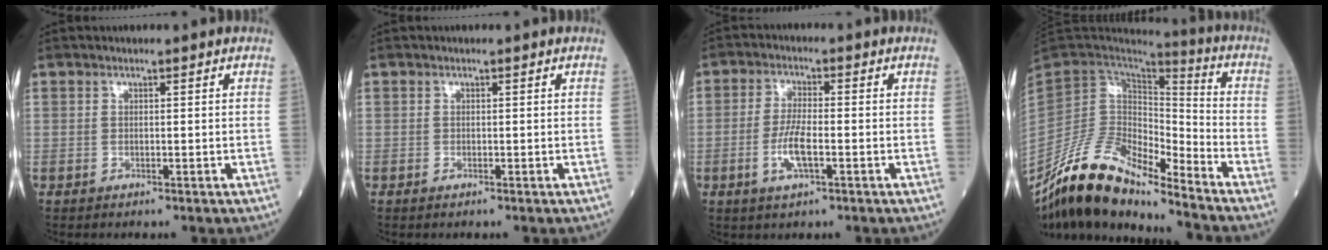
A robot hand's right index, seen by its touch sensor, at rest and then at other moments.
{"total": 0.0}
{"total": 5.5, "force": [-1.8, 1.1, 5.1], "torque": [-0.107, -0.005, -0.034]}
{"total": 15.9, "force": [-13.1, 3.9, 8.0], "torque": [-0.143, 0.027, -0.244]}